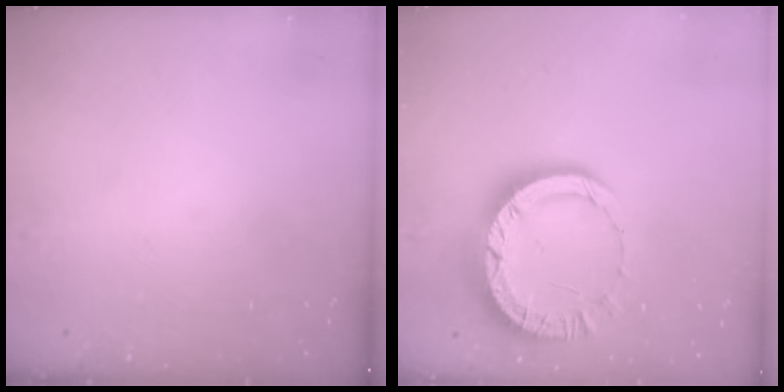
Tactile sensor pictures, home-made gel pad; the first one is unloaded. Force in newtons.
{"total": 10.4, "press": 10.4, "slide": 1.0}